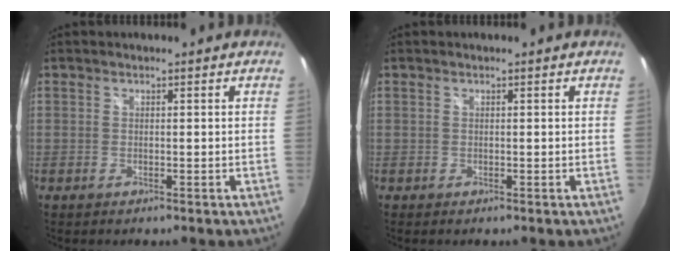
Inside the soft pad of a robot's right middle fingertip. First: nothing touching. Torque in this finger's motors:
{"motor_torque": [0.12, -0.18, 0.03, 0.00]}